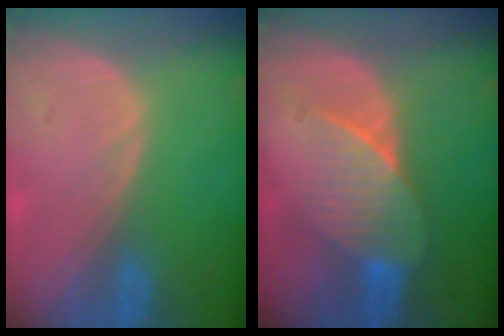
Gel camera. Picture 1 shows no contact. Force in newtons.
{"total": 7.1, "press": 6.6, "slide": 2.7}